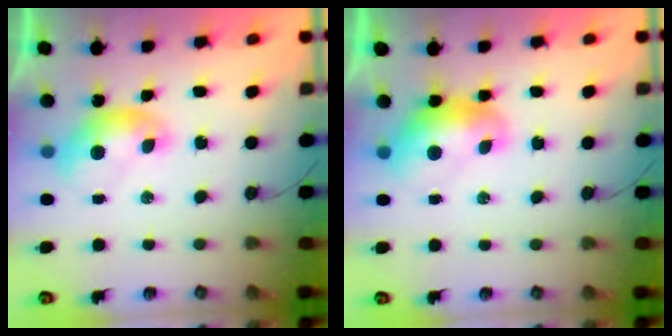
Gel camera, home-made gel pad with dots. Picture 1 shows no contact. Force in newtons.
{"total": 1.5, "press": 1.4, "slide": 0.6}